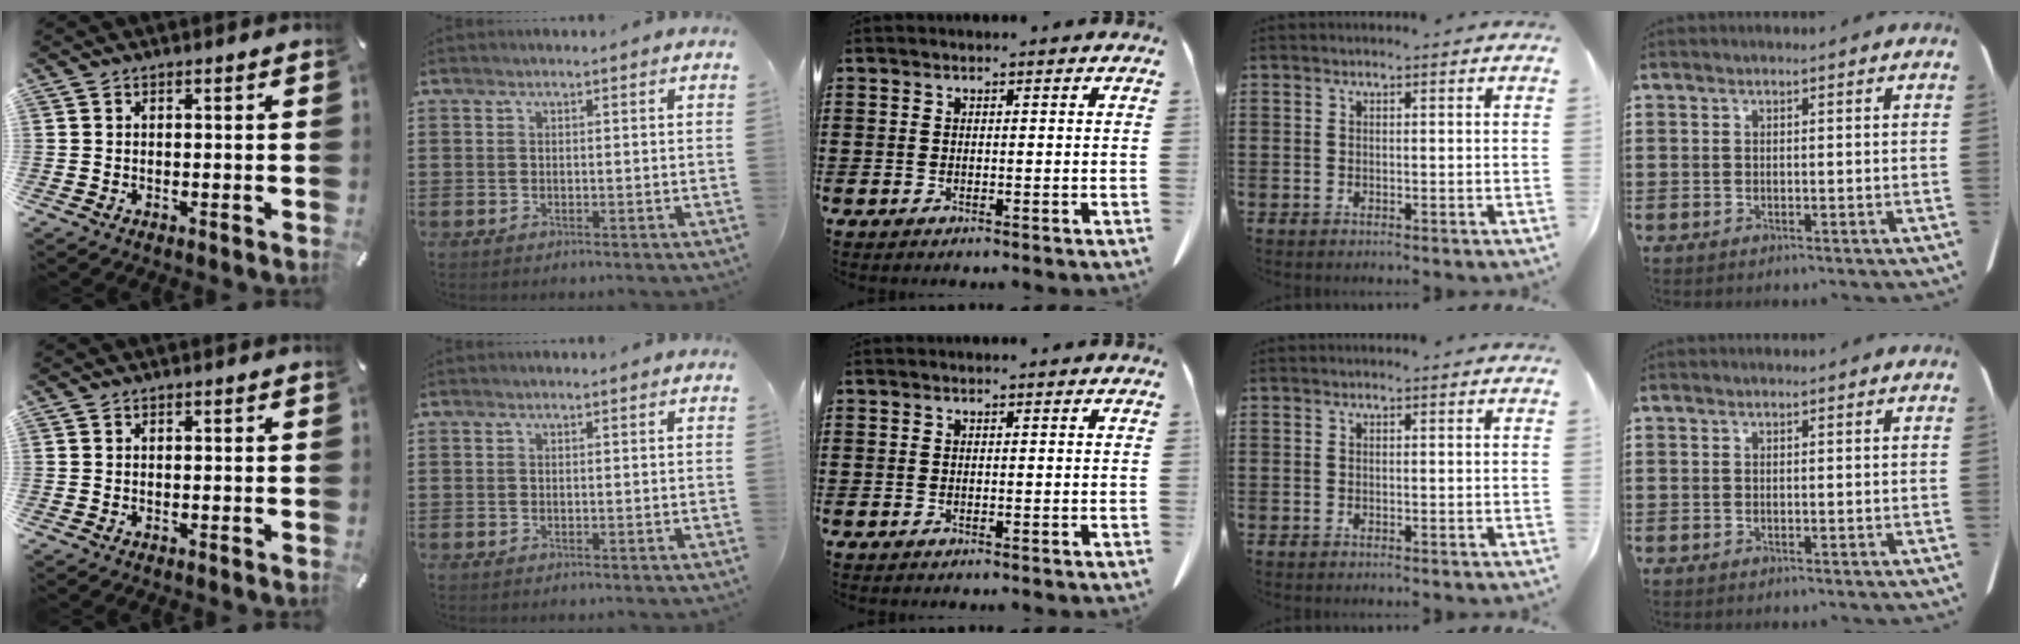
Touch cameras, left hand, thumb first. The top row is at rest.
{}